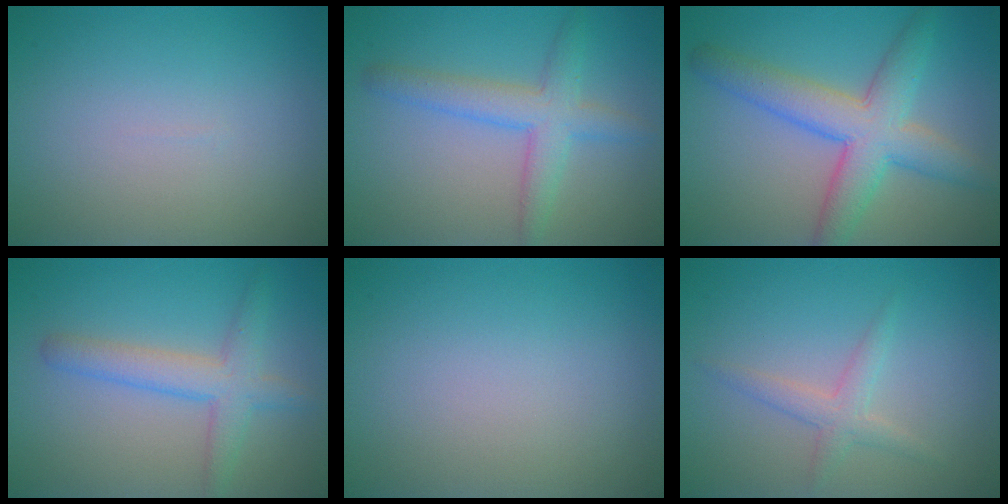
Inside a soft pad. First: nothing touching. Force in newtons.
{"total": 4.0, "press": 3.9, "slide": 0.2}
{"total": 6.3, "press": 6.3, "slide": 0.2}
{"total": 3.7, "press": 3.7, "slide": 0.1}
{"total": 0.0}
{"total": 2.0, "press": 2.0, "slide": 0.1}